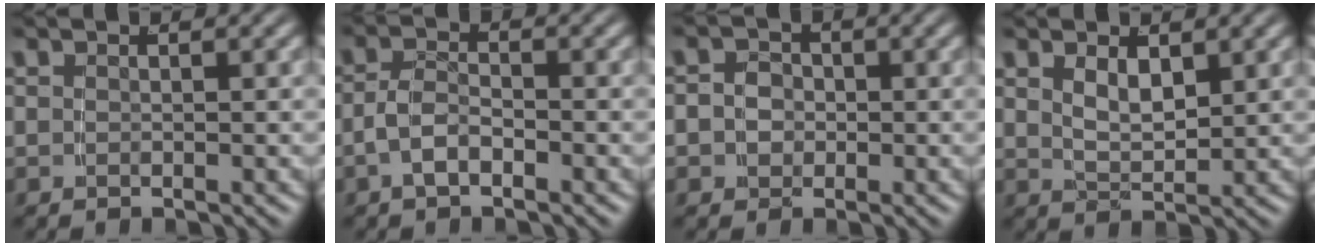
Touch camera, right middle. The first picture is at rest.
{"total": 2.7, "force": [-1.5, 1.4, 1.8], "torque": [-0.041, -0.008, -0.023]}
{"total": 4.2, "force": [-0.5, 3.9, 1.5], "torque": [-0.042, -0.018, -0.008]}
{"total": 2.6, "force": [1.1, 0.9, 2.1], "torque": [-0.035, -0.012, 0.029]}